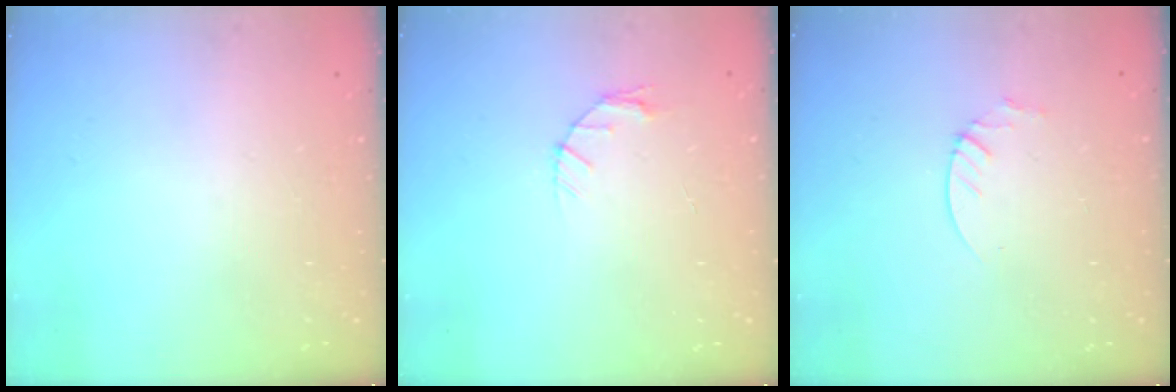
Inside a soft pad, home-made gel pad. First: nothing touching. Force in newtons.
{"total": 3.7, "press": 3.7, "slide": 0.5}
{"total": 2.1, "press": 2.1, "slide": 0.2}